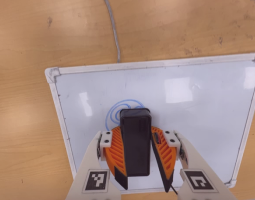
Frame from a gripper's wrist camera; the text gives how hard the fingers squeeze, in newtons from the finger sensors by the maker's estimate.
{"total": 13.2, "left": 14.8, "right": 11.6}